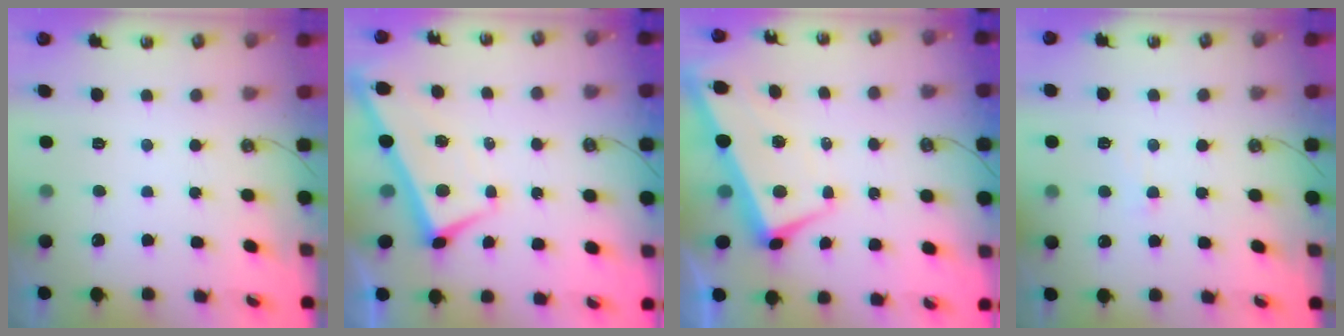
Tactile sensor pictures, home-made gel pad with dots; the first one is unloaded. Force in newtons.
{"total": 2.7, "press": 2.6, "slide": 0.3}
{"total": 1.2, "press": 0.3, "slide": 1.1}
{"total": 1.2, "press": 0.9, "slide": 0.7}